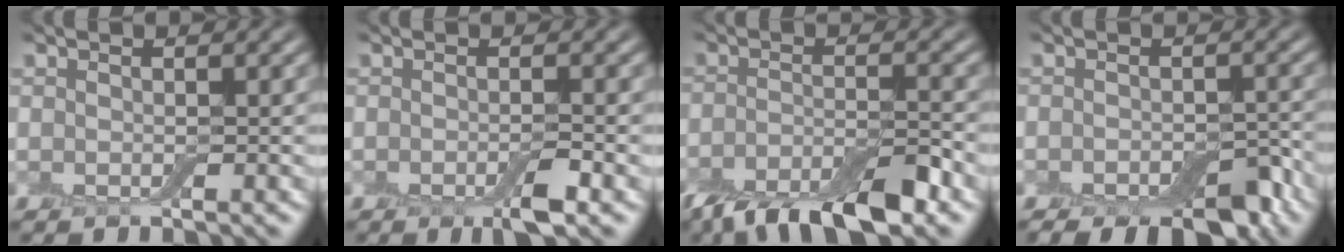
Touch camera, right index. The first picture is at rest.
{"total": 2.4, "force": [-1.3, 0.5, 1.9], "torque": [-0.034, -0.008, -0.022]}
{"total": 7.8, "force": [-5.8, 2.3, 4.7], "torque": [-0.073, -0.006, -0.105]}
{"total": 6.1, "force": [-4.6, 2.4, 3.3], "torque": [-0.035, -0.007, -0.071]}